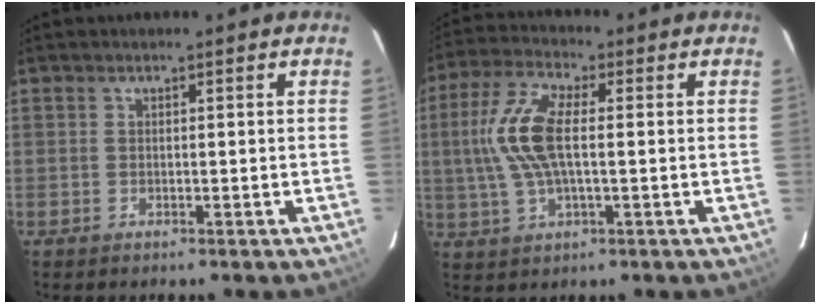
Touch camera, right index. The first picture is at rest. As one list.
[{"total": 11.3, "force": [0.6, 4.4, 10.4], "torque": [-0.226, 0.012, 0.009]}]